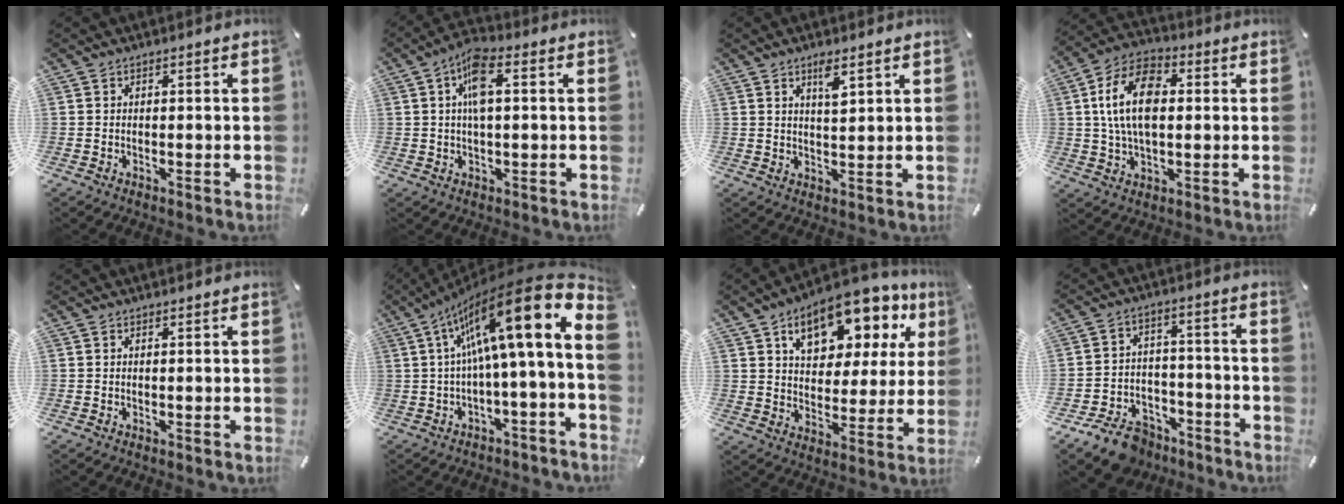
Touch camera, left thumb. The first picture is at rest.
{"total": 7.8, "force": [1.3, 3.0, 7.1], "torque": [-0.143, 0.008, 0.023]}
{"total": 4.2, "force": [2.5, 1.1, 3.1], "torque": [-0.053, -0.005, 0.040]}
{"total": 13.8, "force": [1.5, 8.5, 10.8], "torque": [-0.229, 0.009, 0.023]}
{"total": 0.0}
{"total": 20.8, "force": [7.2, 3.5, 19.2], "torque": [-0.323, -0.071, 0.111]}
{"total": 17.0, "force": [10.3, 9.4, 9.8], "torque": [-0.151, -0.056, 0.175]}
{"total": 10.3, "force": [-7.9, 5.6, 3.4], "torque": [-0.049, 0.058, -0.143]}